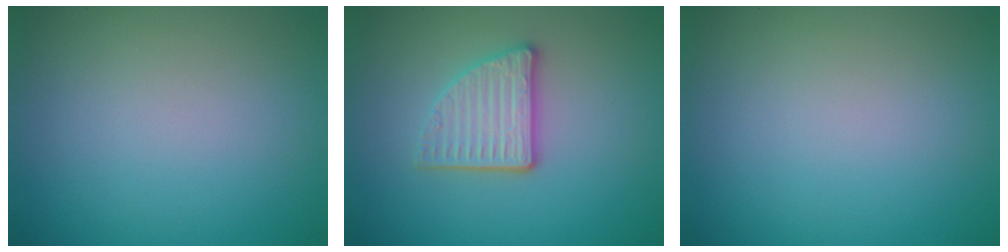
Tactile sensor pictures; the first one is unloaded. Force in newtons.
{"total": 3.5, "press": 3.0, "slide": 1.7}
{"total": 0.0}